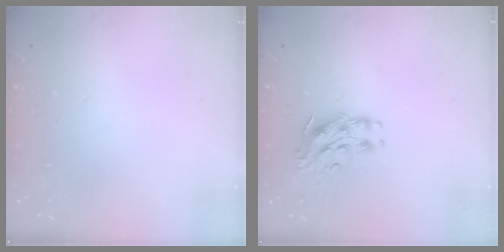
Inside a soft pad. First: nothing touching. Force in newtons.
{"total": 9.0, "press": 9.0, "slide": 0.1}